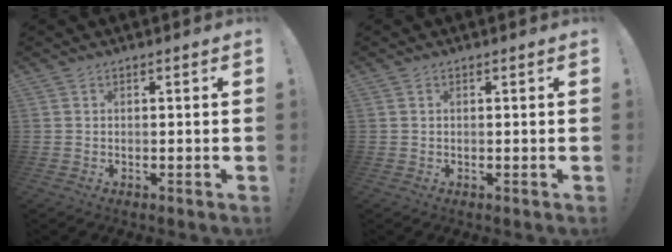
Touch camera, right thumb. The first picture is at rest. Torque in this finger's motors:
{"motor_torque": [-0.05, -0.03, -0.14, 0.21, 0.02]}